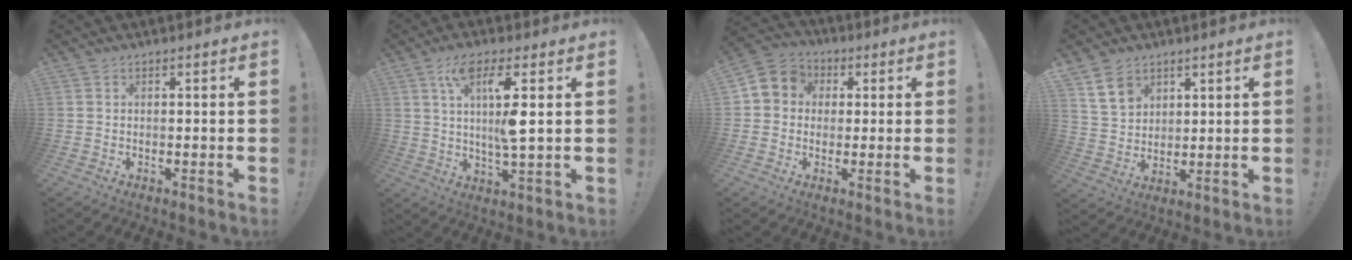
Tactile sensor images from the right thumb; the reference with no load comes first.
{"total": 10.4, "force": [3.6, 1.3, 9.6], "torque": [-0.177, -0.010, 0.054]}
{"total": 6.9, "force": [0.2, 6.6, 2.1], "torque": [-0.032, 0.007, 0.006]}
{"total": 9.1, "force": [5.7, 6.1, 3.5], "torque": [-0.062, -0.025, 0.115]}